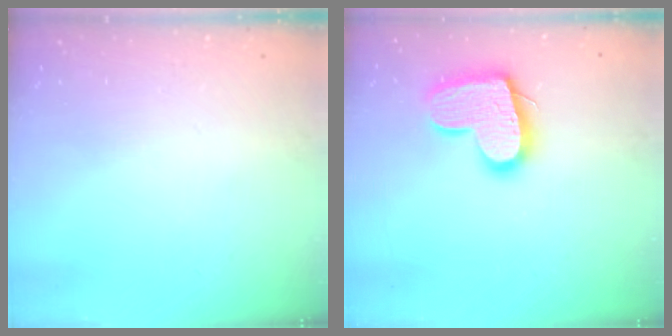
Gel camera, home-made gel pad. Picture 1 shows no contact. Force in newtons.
{"total": 15.1, "press": 15.0, "slide": 1.0}